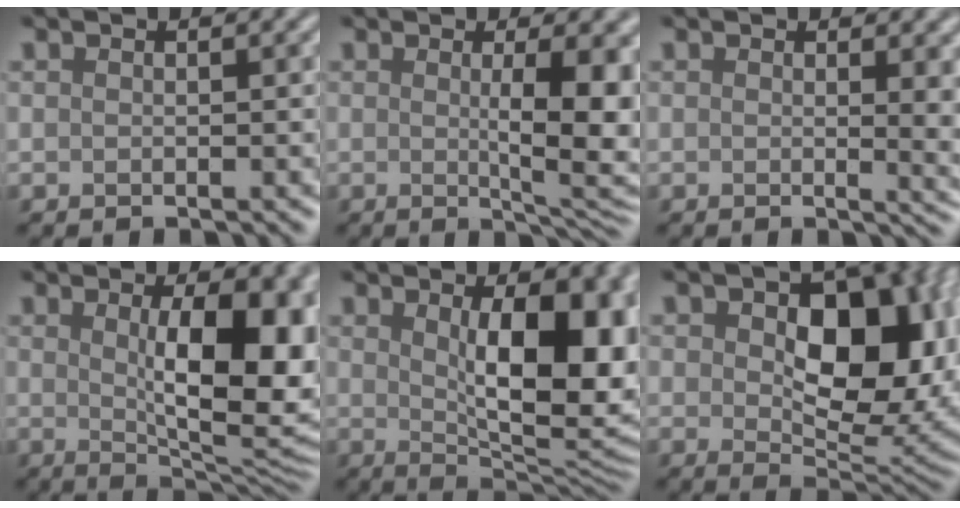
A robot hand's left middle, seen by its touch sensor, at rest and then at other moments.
{"total": 7.5, "force": [0.4, 1.7, 7.3], "torque": [-0.094, -0.009, 0.012]}
{"total": 4.4, "force": [0.8, 1.8, 3.9], "torque": [-0.028, -0.006, 0.015]}
{"total": 11.6, "force": [1.4, 4.2, 10.7], "torque": [-0.129, -0.005, 0.028]}
{"total": 12.3, "force": [1.8, 5.3, 10.9], "torque": [-0.117, 0.000, 0.031]}
{"total": 11.7, "force": [1.6, 7.0, 9.2], "torque": [-0.121, -0.007, 0.031]}